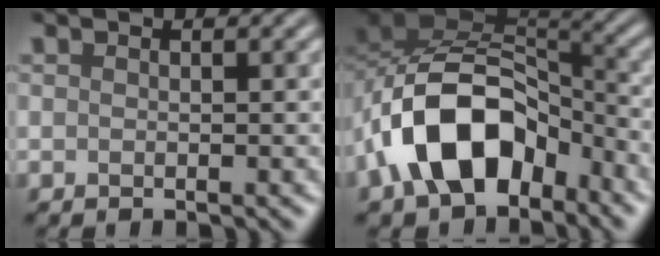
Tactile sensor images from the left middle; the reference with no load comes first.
{"total": 10.4, "force": [-4.6, 6.3, 6.9], "torque": [-0.115, 0.016, -0.090]}